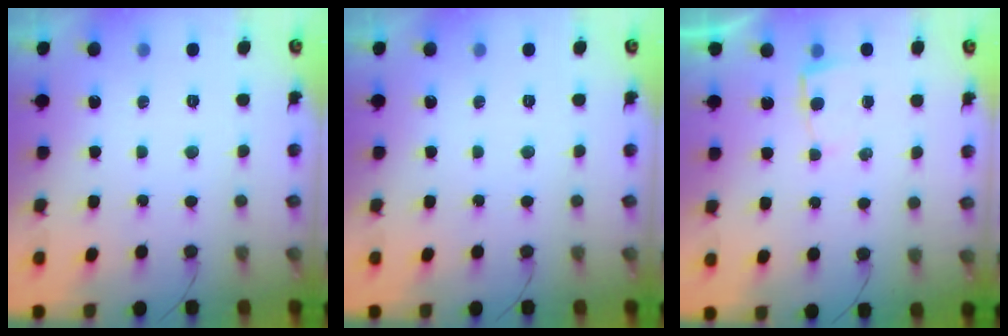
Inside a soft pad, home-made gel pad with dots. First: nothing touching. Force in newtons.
{"total": 0.0}
{"total": 2.3, "press": 2.3, "slide": 0.3}